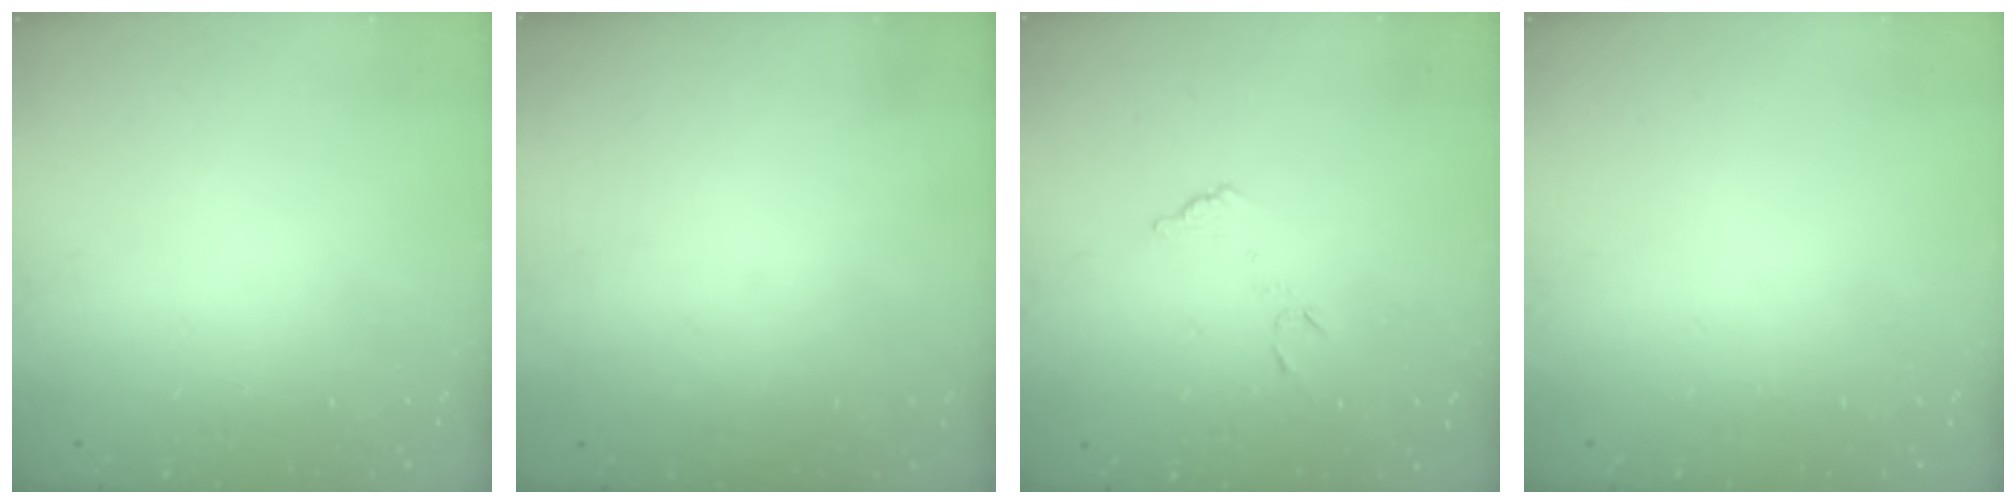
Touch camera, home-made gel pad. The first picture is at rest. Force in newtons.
{"total": 3.1, "press": 2.9, "slide": 1.2}
{"total": 5.4, "press": 5.4, "slide": 0.5}
{"total": 0.0}